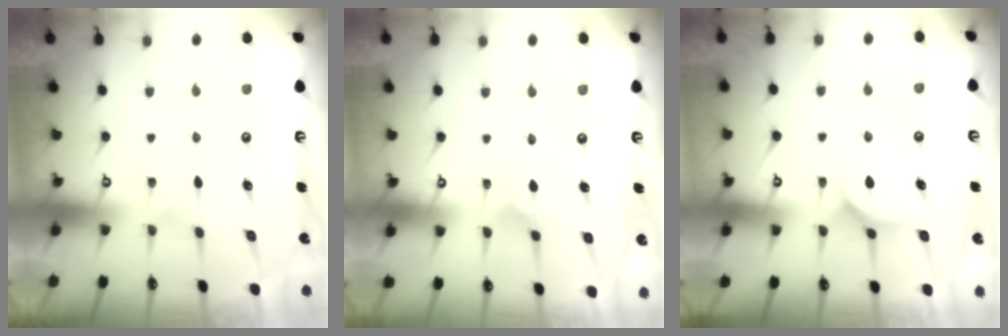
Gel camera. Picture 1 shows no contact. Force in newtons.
{"total": 5.0, "press": 5.0, "slide": 0.6}
{"total": 6.1, "press": 6.1, "slide": 0.6}